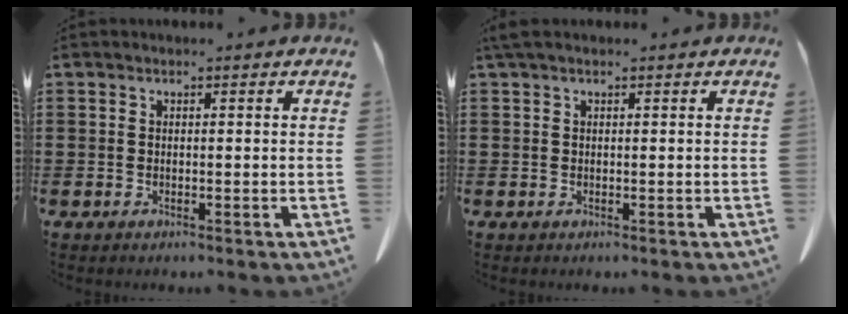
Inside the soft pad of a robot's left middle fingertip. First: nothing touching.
{"total": 1.0, "force": [0.4, 0.4, 0.8], "torque": [-0.018, 0.002, 0.006]}